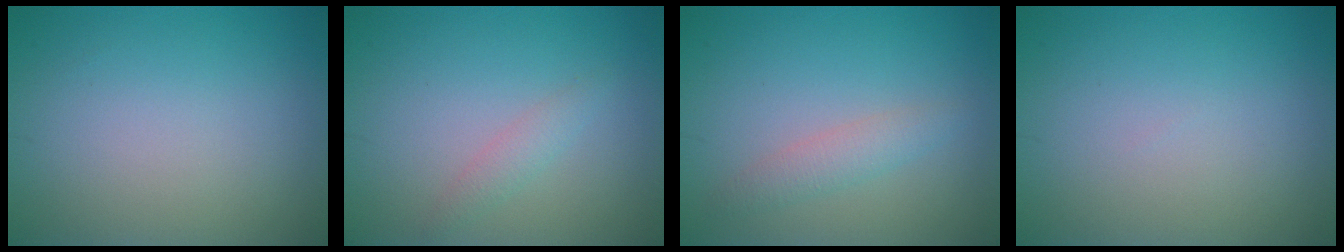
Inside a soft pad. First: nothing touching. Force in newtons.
{"total": 1.3, "press": 1.3, "slide": 0.1}
{"total": 1.8, "press": 1.8, "slide": 0.0}
{"total": 0.0}